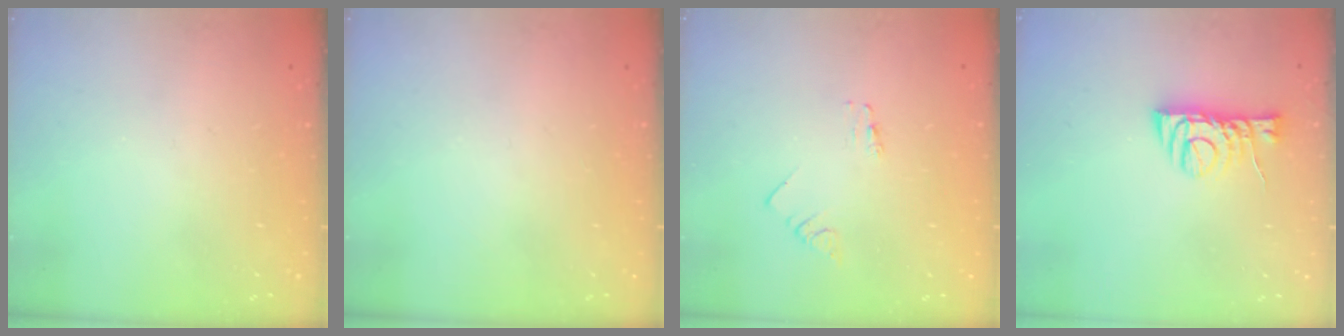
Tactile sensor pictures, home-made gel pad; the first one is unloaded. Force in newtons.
{"total": 0.0}
{"total": 0.0}
{"total": 8.3, "press": 8.2, "slide": 0.7}